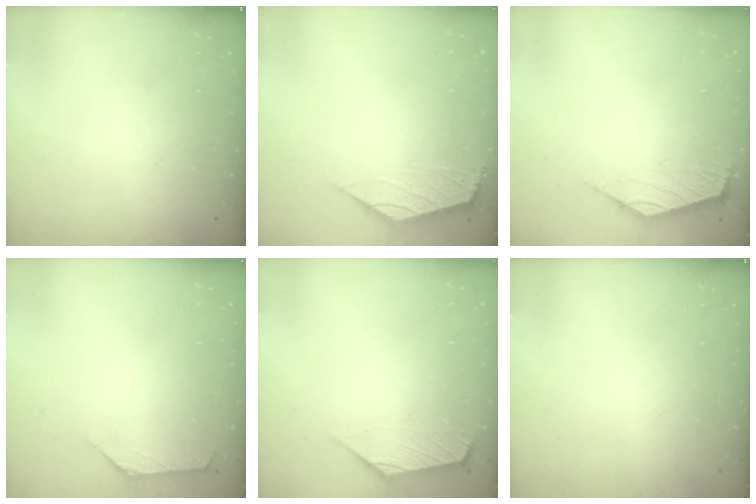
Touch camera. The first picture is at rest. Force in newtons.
{"total": 2.3, "press": 2.3, "slide": 0.6}
{"total": 2.5, "press": 2.5, "slide": 0.6}
{"total": 1.7, "press": 1.7, "slide": 0.4}
{"total": 1.5, "press": 1.5, "slide": 0.3}
{"total": 0.0}